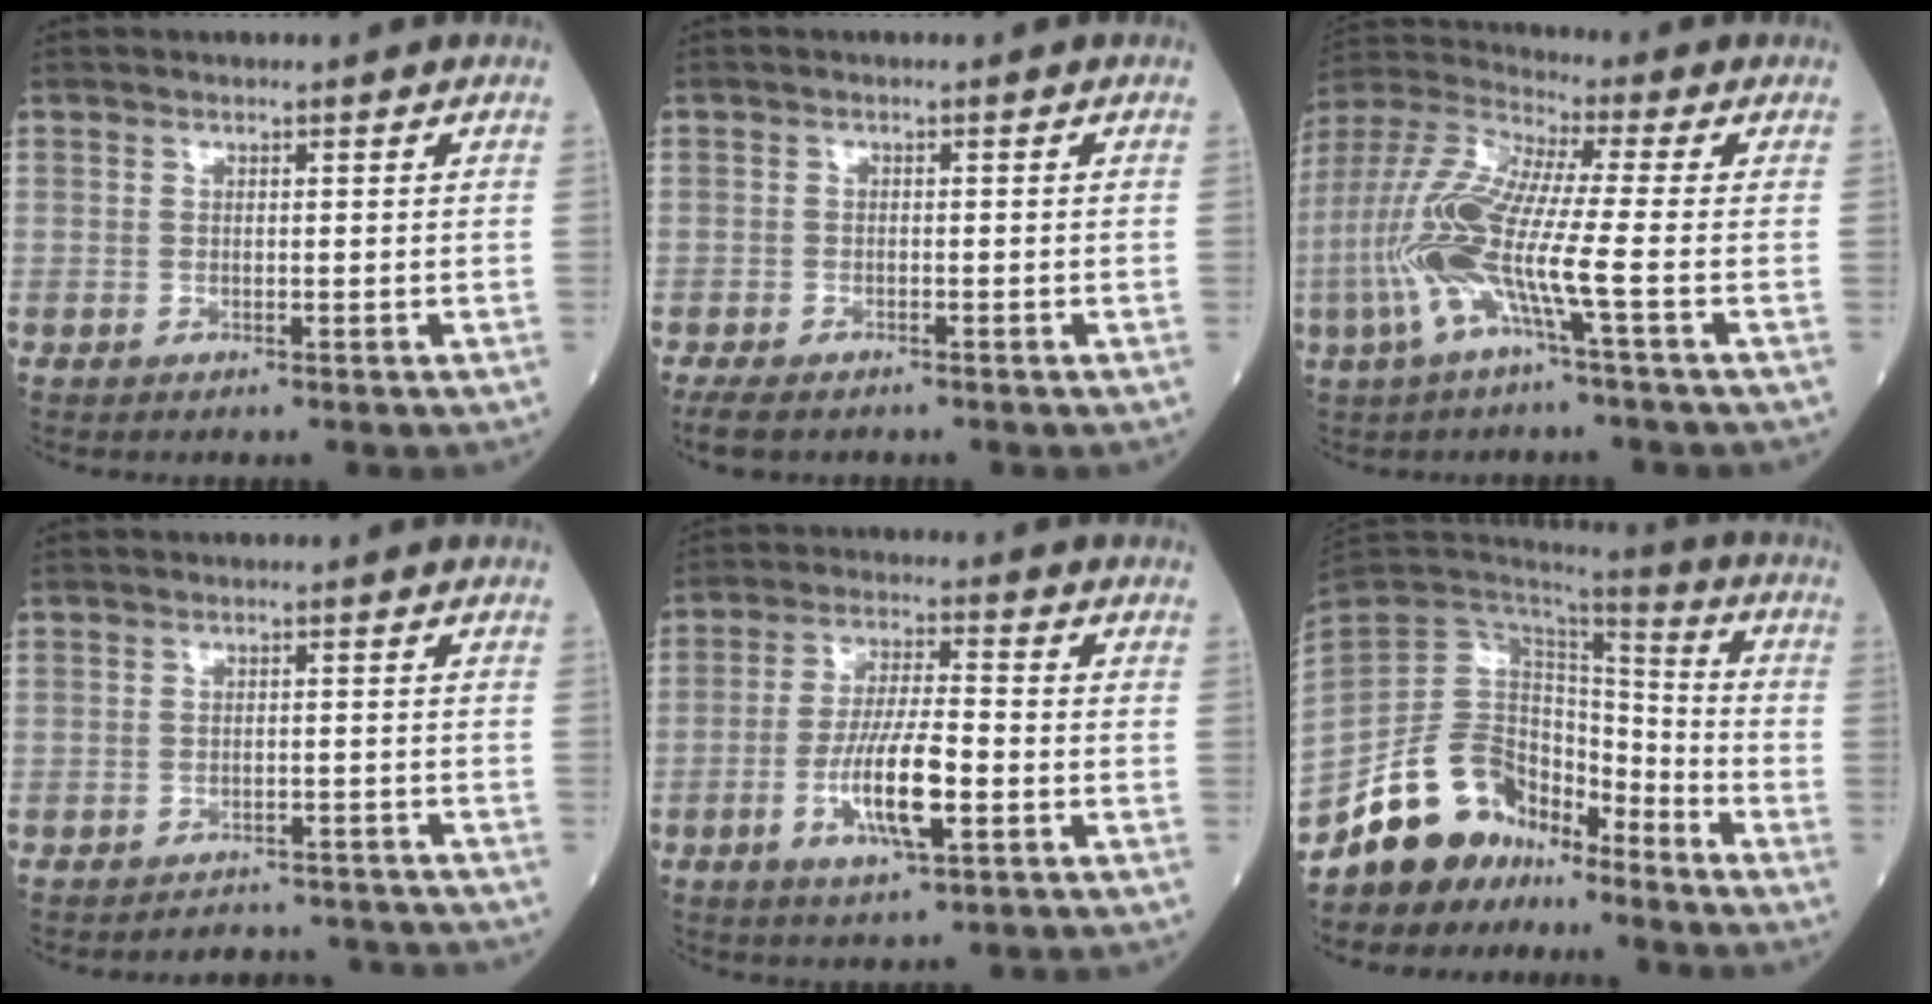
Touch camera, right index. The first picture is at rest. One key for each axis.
{"total": 4.3, "fx": -3.4, "fy": 1.6, "fz": 2.1, "tx": -0.039, "ty": -0.010, "tz": -0.054}
{"total": 13.0, "fx": -3.6, "fy": 0.3, "fz": 12.5, "tx": -0.281, "ty": 0.001, "tz": -0.083}
{"total": 6.0, "fx": -5.8, "fy": 1.4, "fz": -0.6, "tx": 0.015, "ty": 0.018, "tz": -0.064}
{"total": 10.0, "fx": -3.1, "fy": 1.8, "fz": 9.3, "tx": -0.175, "ty": -0.003, "tz": -0.056}
{"total": 13.0, "fx": -10.1, "fy": 7.4, "fz": 3.4, "tx": -0.067, "ty": 0.070, "tz": -0.180}